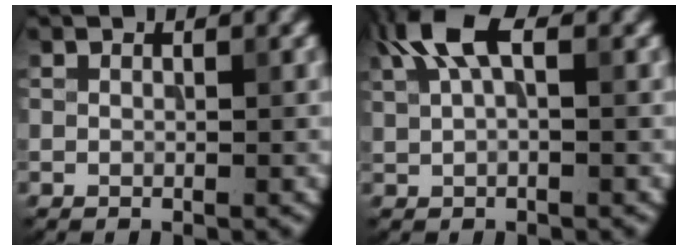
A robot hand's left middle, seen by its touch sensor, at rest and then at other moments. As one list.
[{"total": 4.4, "force": [2.0, 1.7, 3.6], "torque": [-0.076, 0.010, 0.034]}]